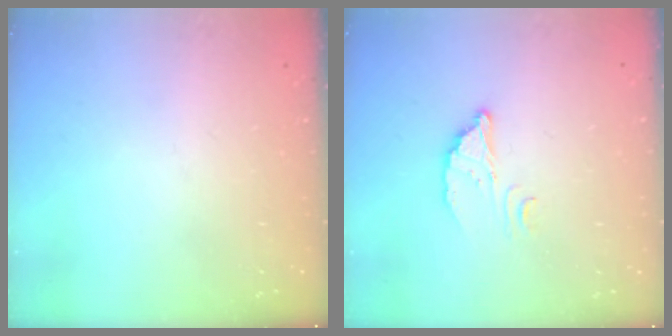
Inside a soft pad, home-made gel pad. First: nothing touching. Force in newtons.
{"total": 3.7, "press": 3.7, "slide": 0.3}